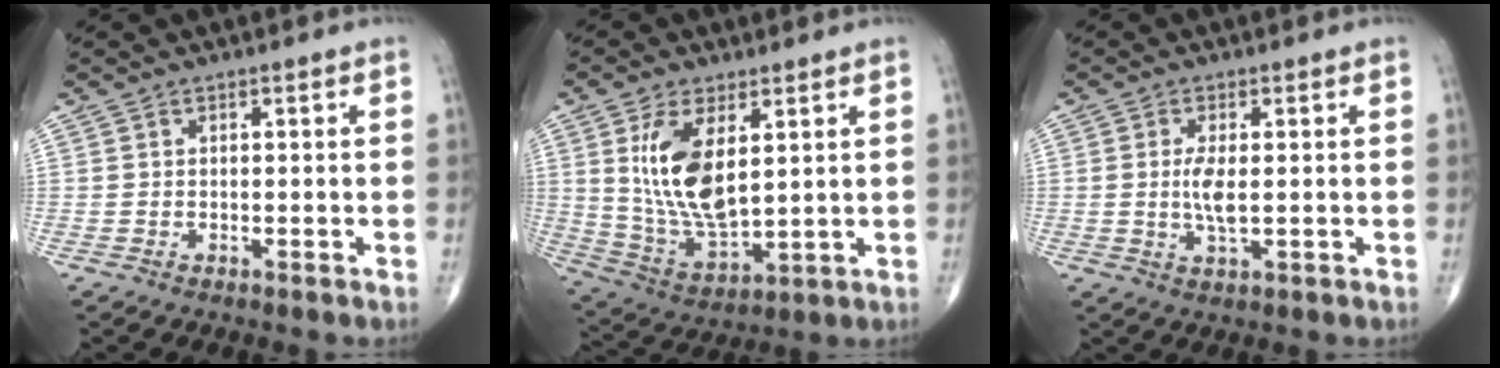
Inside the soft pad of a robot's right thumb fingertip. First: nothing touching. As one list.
[{"total": 13.7, "force": [3.8, 6.5, 11.5], "torque": [-0.215, -0.026, 0.088]}, {"total": 4.2, "force": [0.1, 1.4, 4.0], "torque": [-0.089, -0.011, 0.002]}]